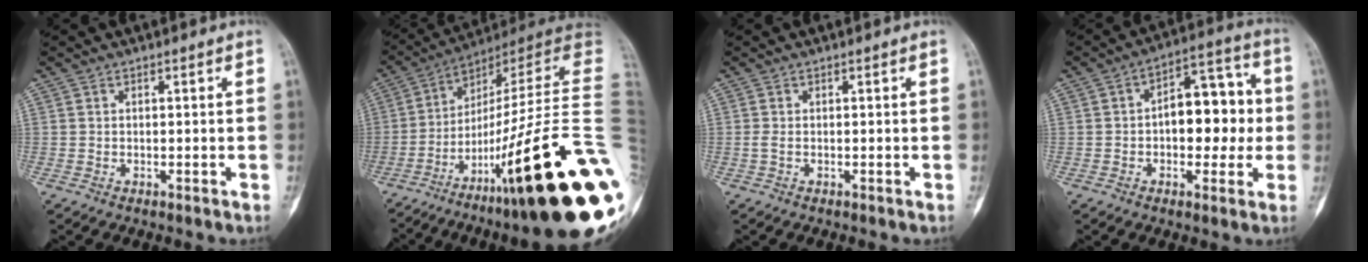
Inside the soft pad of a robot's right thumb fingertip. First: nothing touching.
{"total": 32.0, "force": [-9.0, 4.3, 30.4], "torque": [-0.364, 0.040, -0.143]}
{"total": 0.7, "force": [-0.2, 0.1, 0.6], "torque": [-0.020, -0.002, -0.003]}
{"total": 13.0, "force": [-0.2, 7.5, 10.6], "torque": [-0.103, 0.035, -0.009]}